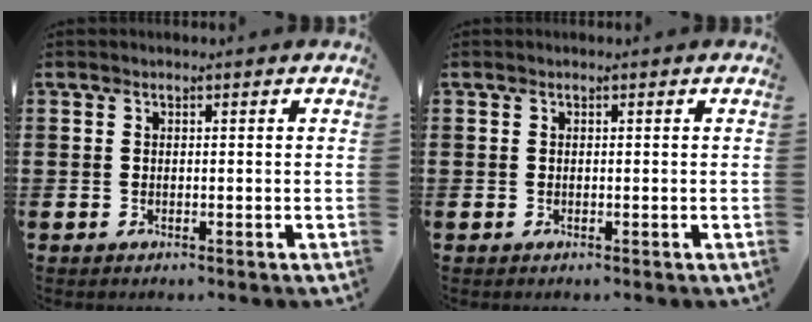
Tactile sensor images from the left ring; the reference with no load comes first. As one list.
[{"total": 0.0}]